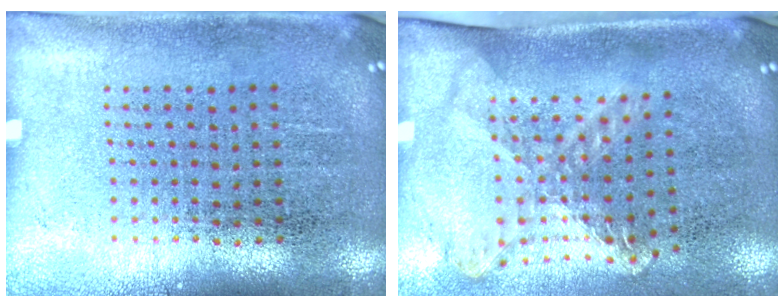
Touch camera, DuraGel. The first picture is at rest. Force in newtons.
{"total": 1.8, "press": 1.3, "slide": 1.2}